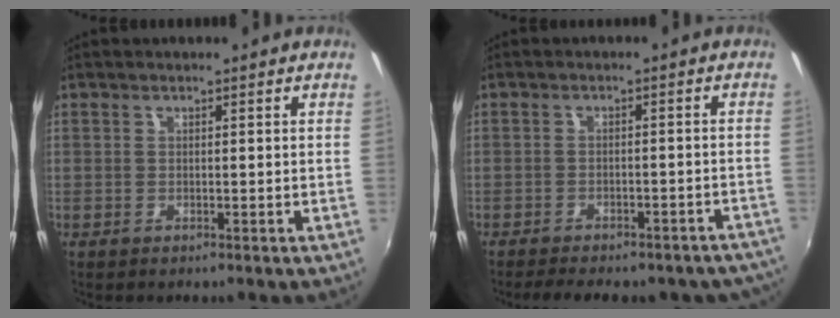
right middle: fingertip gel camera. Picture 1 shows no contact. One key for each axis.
{"total": 15.3, "fx": -13.1, "fy": 5.2, "fz": 6.1, "tx": -0.114, "ty": 0.002, "tz": -0.145}